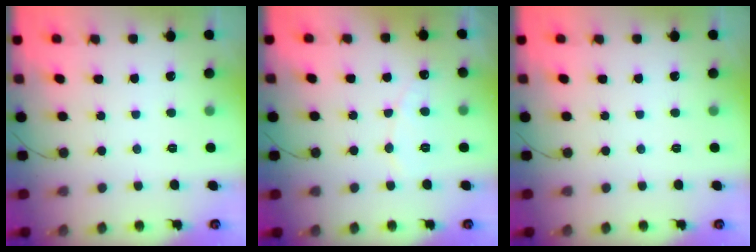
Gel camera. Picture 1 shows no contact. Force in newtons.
{"total": 5.2, "press": 5.2, "slide": 0.2}
{"total": 0.0}